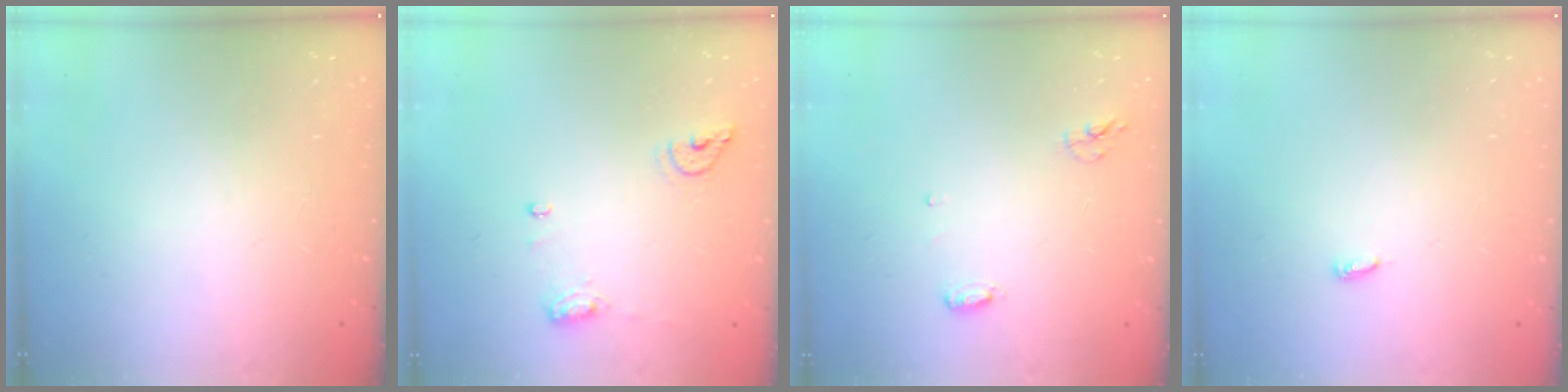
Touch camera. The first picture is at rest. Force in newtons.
{"total": 7.9, "press": 7.8, "slide": 1.1}
{"total": 5.4, "press": 5.3, "slide": 1.1}
{"total": 3.9, "press": 3.9, "slide": 0.3}